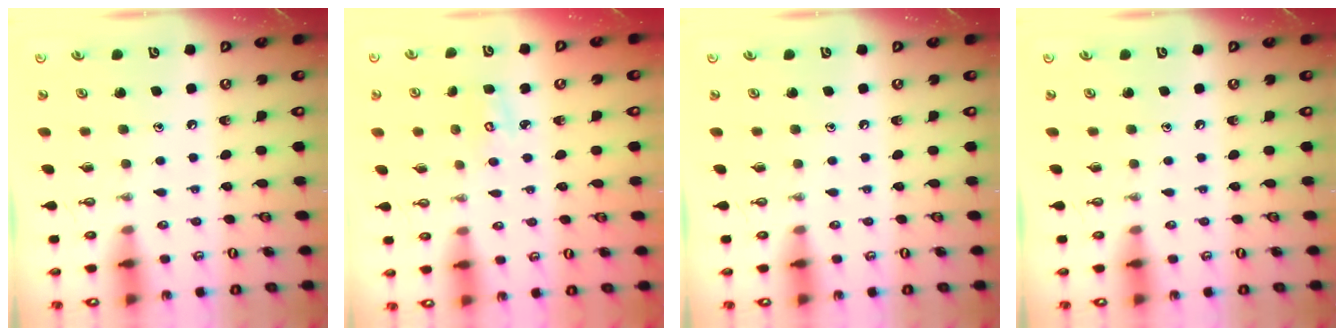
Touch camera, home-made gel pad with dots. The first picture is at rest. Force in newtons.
{"total": 2.9, "press": 2.9, "slide": 0.2}
{"total": 0.0}
{"total": 0.0}